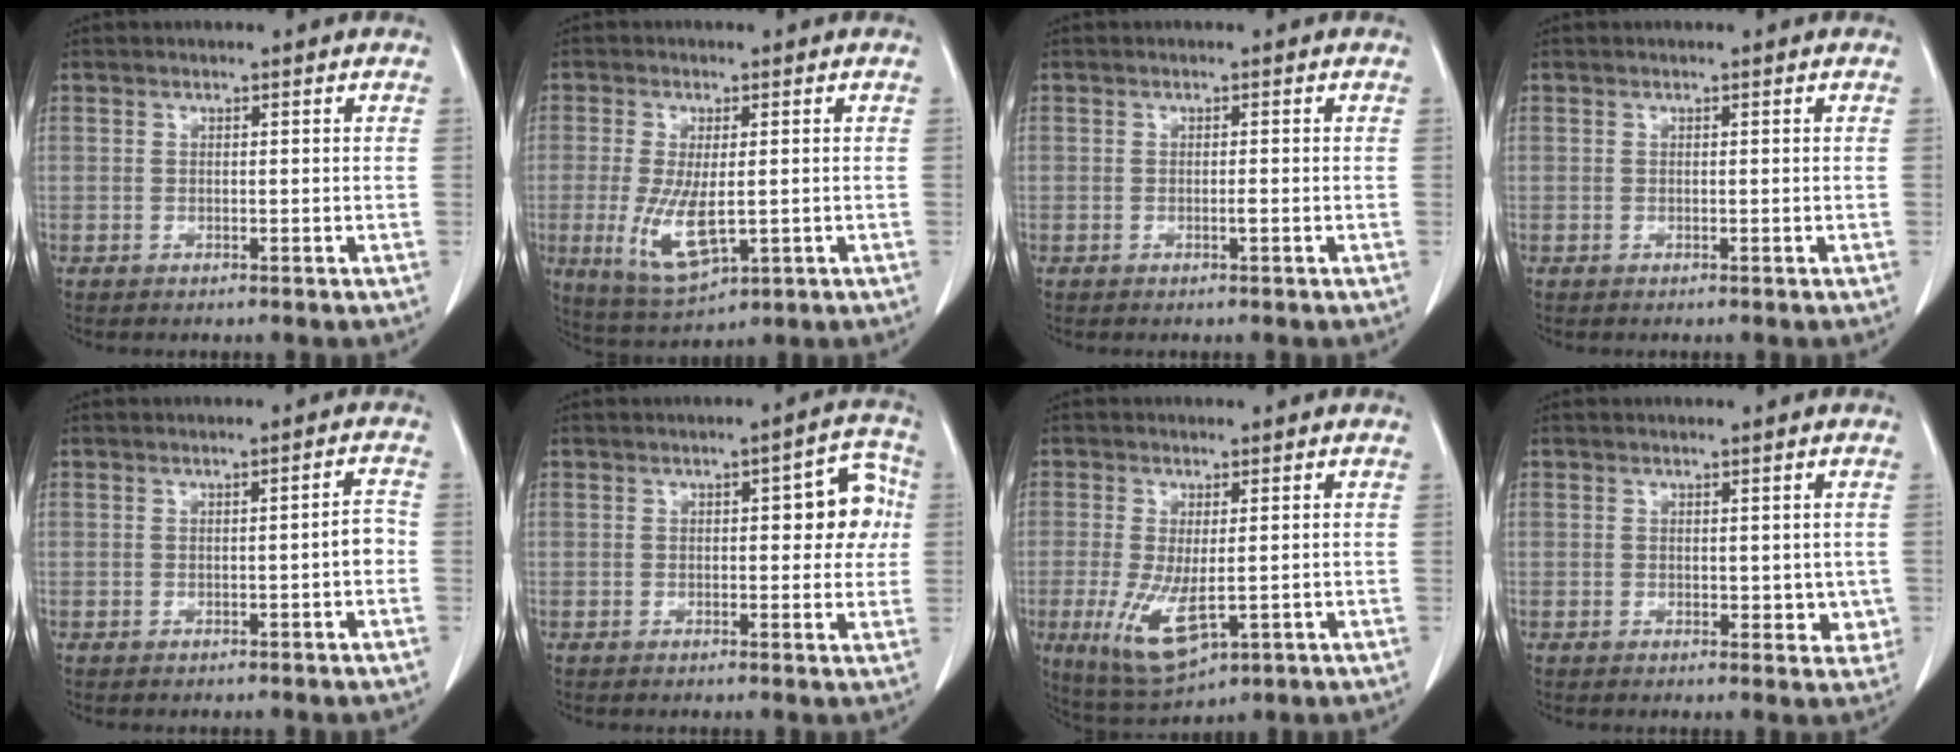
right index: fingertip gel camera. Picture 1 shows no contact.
{"total": 8.4, "force": [-1.4, 2.9, 7.8], "torque": [-0.154, -0.024, -0.013]}
{"total": 0.6, "force": [-0.2, 0.0, 0.5], "torque": [-0.010, 0.000, -0.004]}
{"total": 0.0}
{"total": 2.2, "force": [-0.7, 0.2, 2.1], "torque": [-0.022, 0.003, -0.011]}
{"total": 7.1, "force": [1.1, 2.7, 6.5], "torque": [-0.063, 0.026, 0.009]}
{"total": 8.5, "force": [-2.2, 3.0, 7.7], "torque": [-0.146, -0.027, -0.024]}
{"total": 3.0, "force": [0.3, 2.1, 2.2], "torque": [-0.009, -0.004, 0.006]}